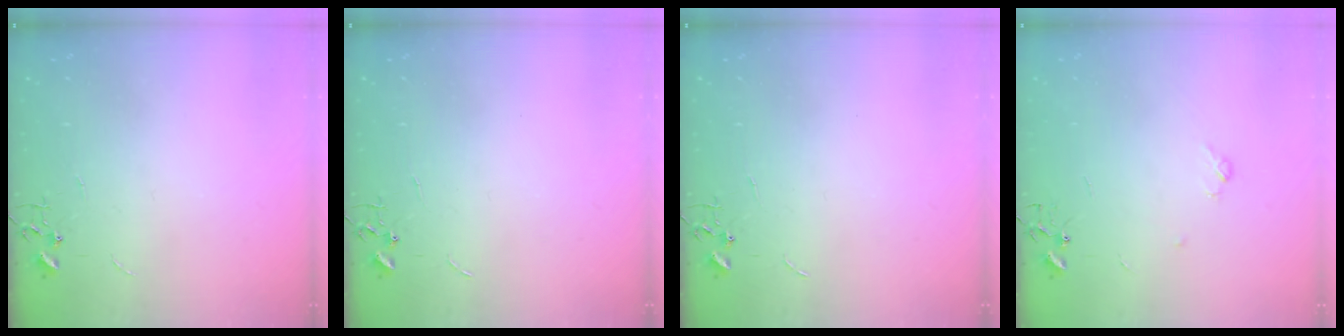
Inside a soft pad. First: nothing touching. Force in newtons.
{"total": 0.0}
{"total": 0.0}
{"total": 3.6, "press": 3.5, "slide": 0.6}